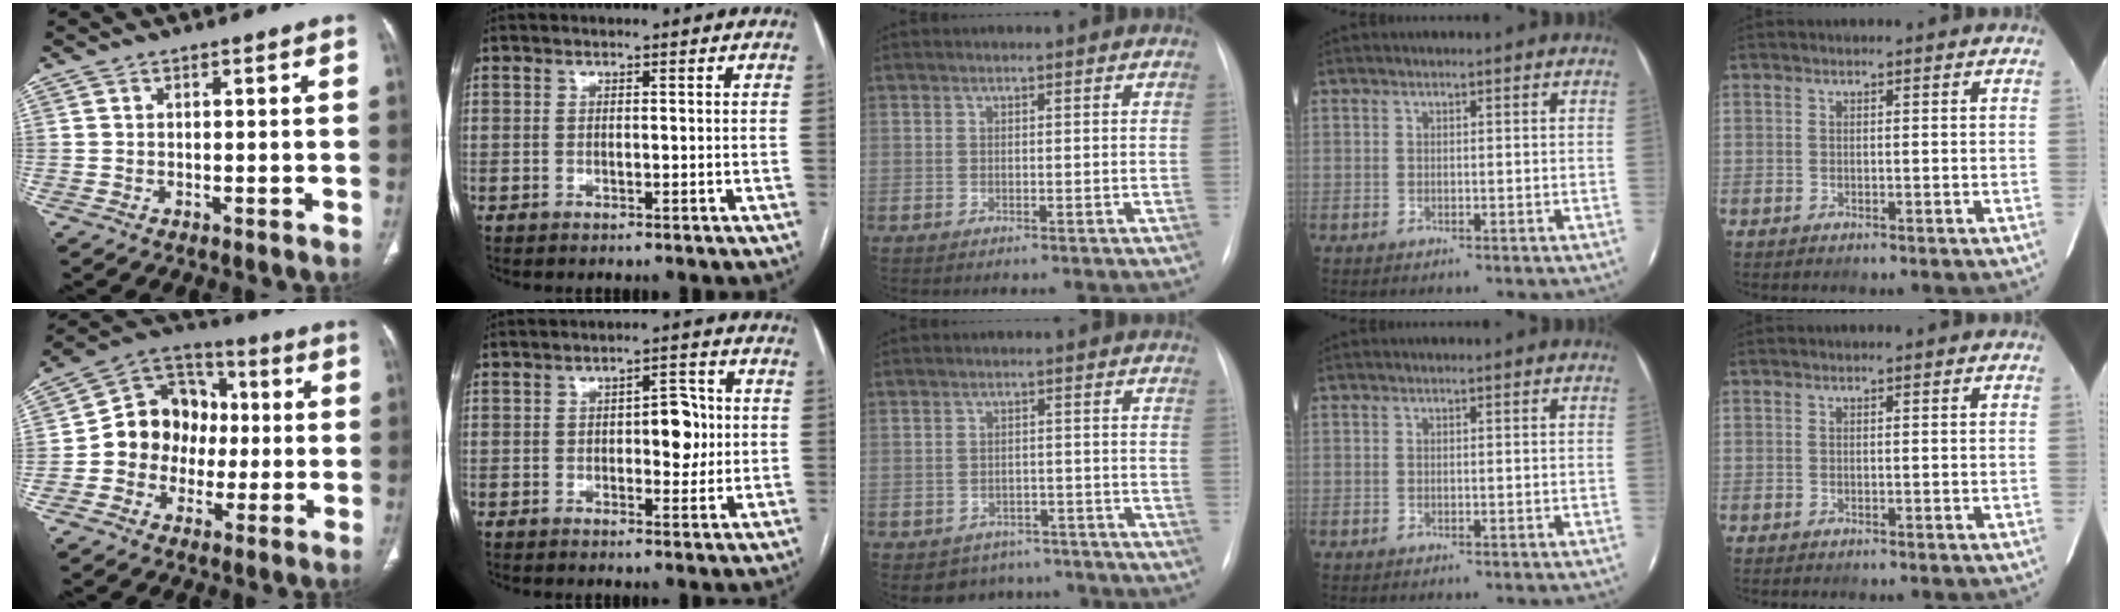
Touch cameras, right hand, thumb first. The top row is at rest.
{"thumb": {"total": 13.8, "force": [-1.0, 12.1, 6.5], "torque": [-0.059, 0.035, -0.026]}, "index": {"total": 5.3, "force": [0.2, 2.4, 4.7], "torque": [-0.060, 0.012, 0.006]}, "middle": {"total": 7.1, "force": [-5.7, 4.3, 0.3], "torque": [0.008, 0.023, -0.068]}}